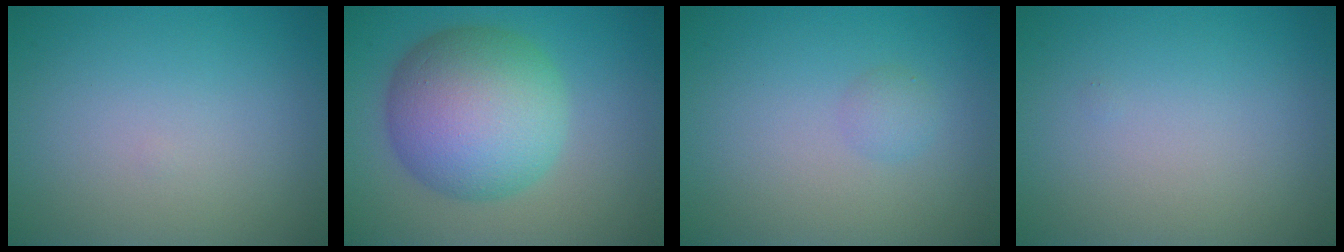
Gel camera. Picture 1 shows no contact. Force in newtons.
{"total": 10.4, "press": 10.4, "slide": 0.3}
{"total": 1.1, "press": 1.1, "slide": 0.0}
{"total": 0.0}